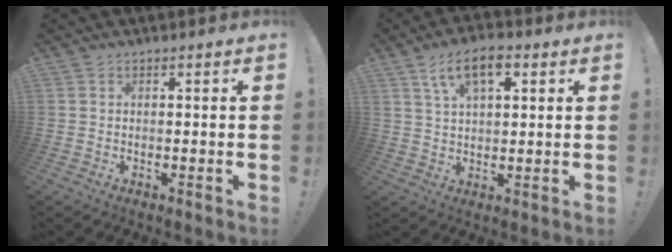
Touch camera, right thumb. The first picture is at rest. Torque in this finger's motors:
{"motor_torque": [0.16, 0.16, 0.06, 0.06, 0.06]}